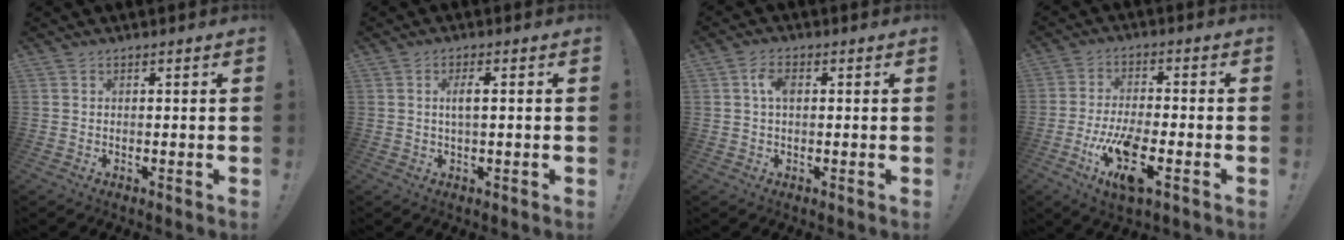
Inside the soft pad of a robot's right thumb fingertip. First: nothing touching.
{"total": 3.4, "force": [0.4, 0.5, 3.3], "torque": [-0.057, -0.001, 0.003]}
{"total": 4.0, "force": [0.7, 2.4, 3.2], "torque": [-0.058, 0.009, 0.011]}
{"total": 13.1, "force": [-5.5, 4.6, 11.0], "torque": [-0.213, 0.018, -0.087]}